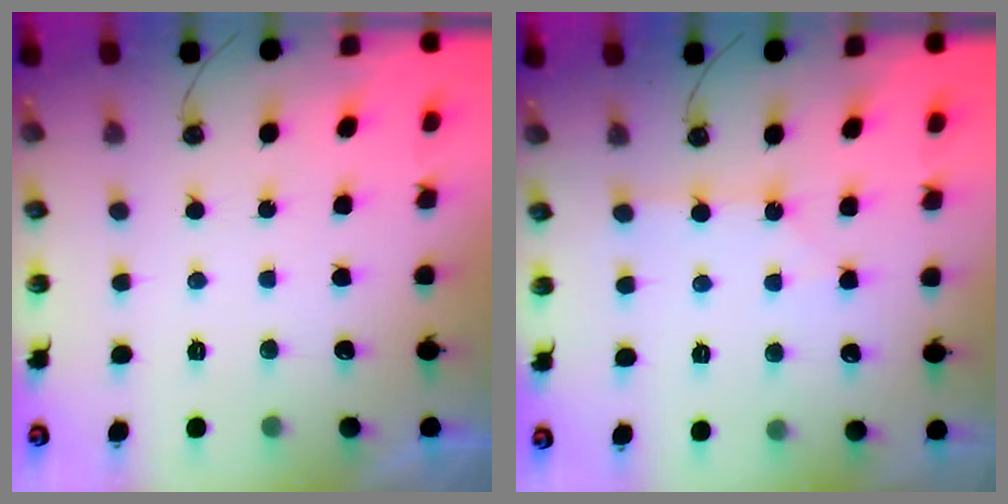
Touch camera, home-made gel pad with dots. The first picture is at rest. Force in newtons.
{"total": 1.7, "press": 1.7, "slide": 0.3}